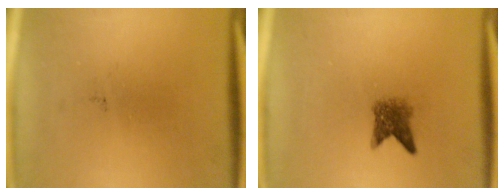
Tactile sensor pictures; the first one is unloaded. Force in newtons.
{"total": 3.0}